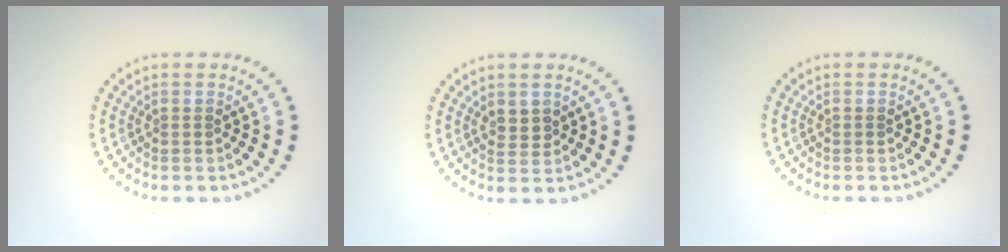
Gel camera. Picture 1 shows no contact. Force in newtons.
{"total": 1.2, "press": 1.0, "slide": 0.5}
{"total": 0.0}